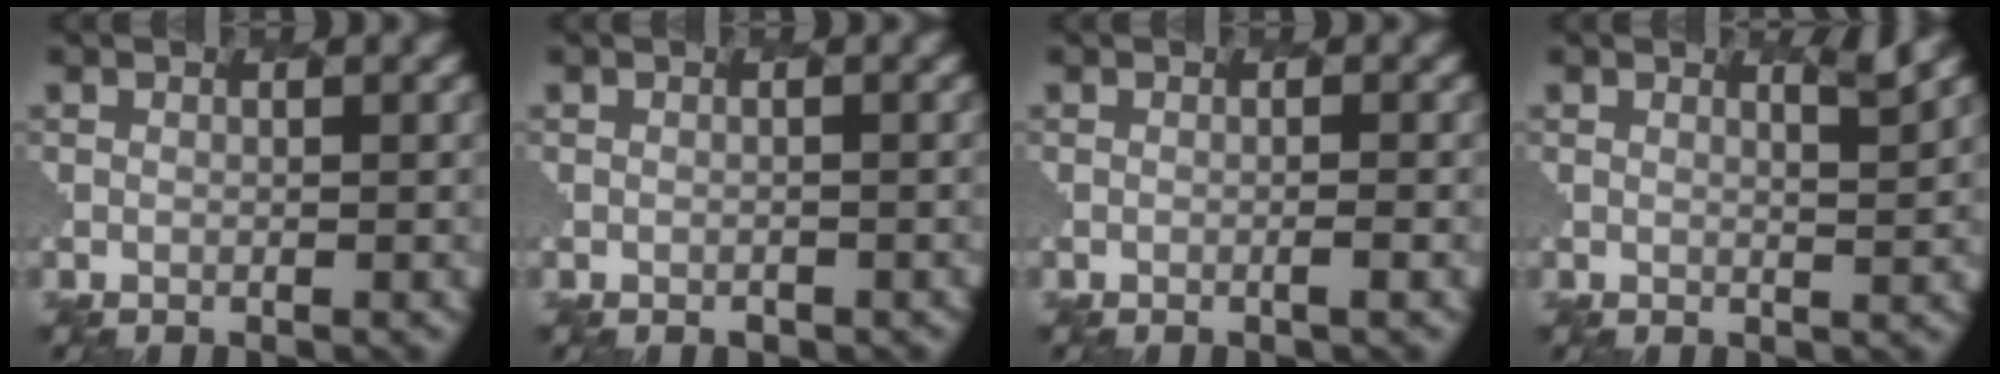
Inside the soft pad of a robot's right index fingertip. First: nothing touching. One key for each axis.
{"total": 0.6, "fx": -0.6, "fy": -0.1, "fz": -0.2, "tx": -0.010, "ty": -0.003, "tz": -0.006}
{"total": 0.0}
{"total": 1.1, "fx": 1.1, "fy": -0.1, "fz": 0.2, "tx": -0.011, "ty": 0.004, "tz": 0.009}